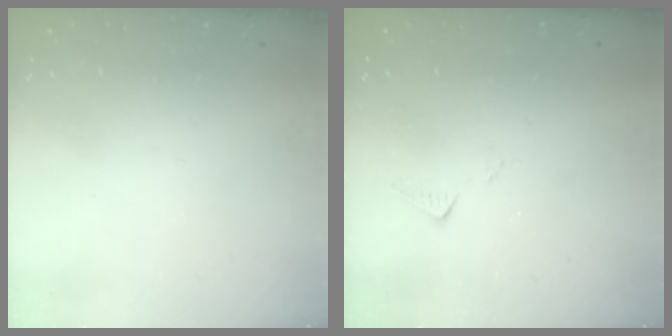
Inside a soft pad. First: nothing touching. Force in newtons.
{"total": 6.6, "press": 6.6, "slide": 0.4}